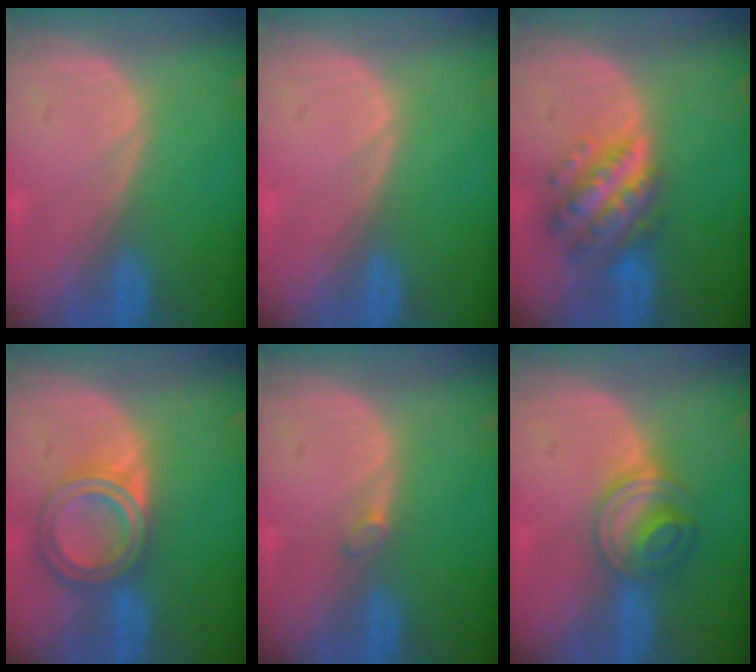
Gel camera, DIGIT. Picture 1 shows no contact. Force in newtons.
{"total": 0.0}
{"total": 7.5, "press": 7.5, "slide": 0.4}
{"total": 6.8, "press": 6.0, "slide": 3.2}
{"total": 0.9, "press": 0.9, "slide": 0.3}
{"total": 5.8, "press": 5.5, "slide": 1.9}